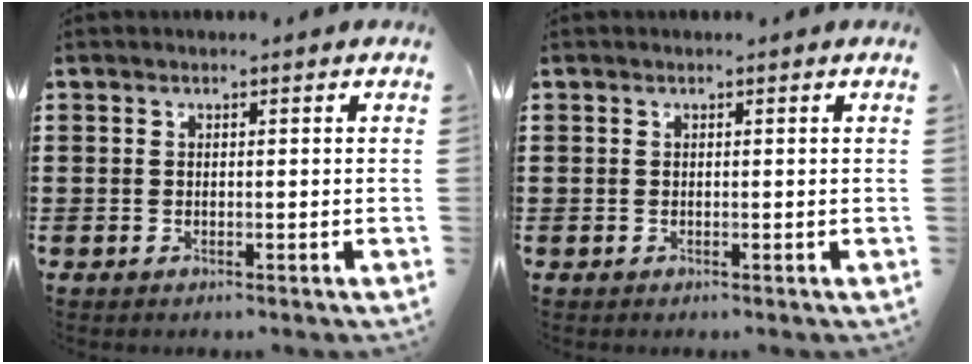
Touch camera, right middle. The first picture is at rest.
{"total": 0.0}